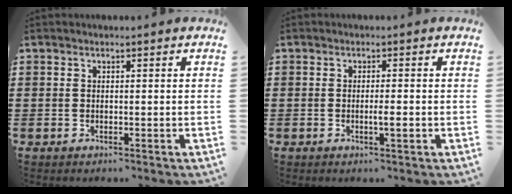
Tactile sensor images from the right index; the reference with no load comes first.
{"total": 2.1, "force": [-0.6, 0.2, 2.0], "torque": [-0.035, -0.001, -0.012]}